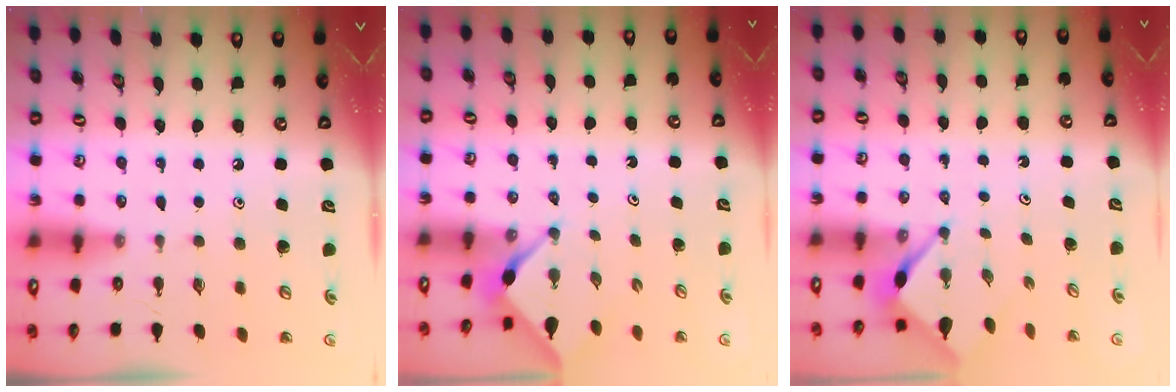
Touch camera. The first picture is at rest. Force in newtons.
{"total": 2.9, "press": 2.9, "slide": 0.4}
{"total": 3.1, "press": 3.1, "slide": 0.3}